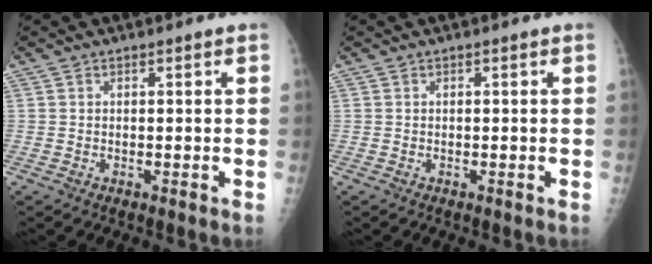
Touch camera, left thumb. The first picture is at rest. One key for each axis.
{"total": 0.0}